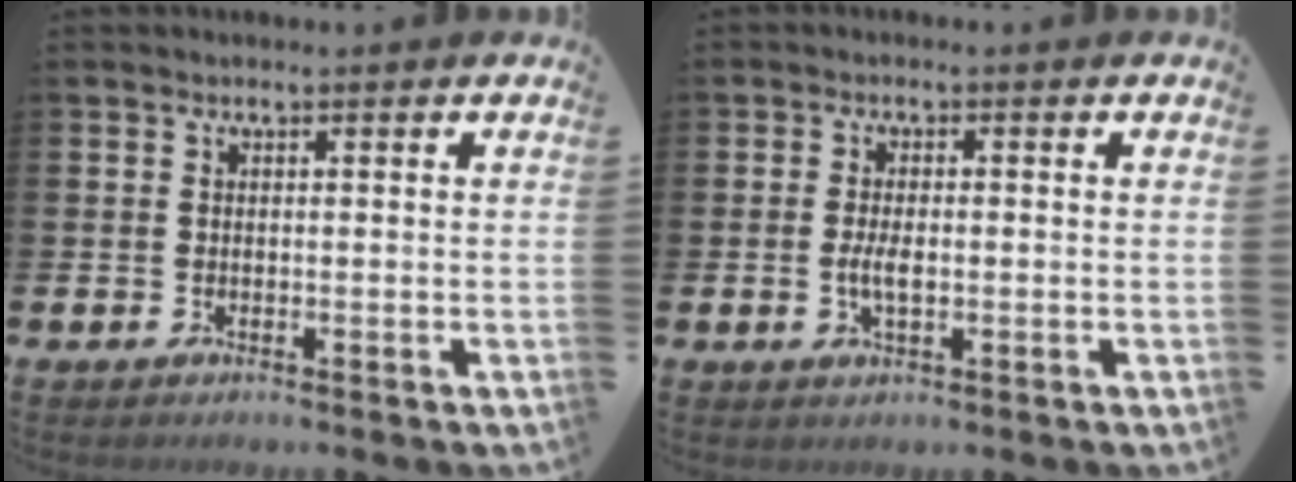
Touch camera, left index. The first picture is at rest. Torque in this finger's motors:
{"motor_torque": [0.34, 0.01, 0.09, 0.10]}